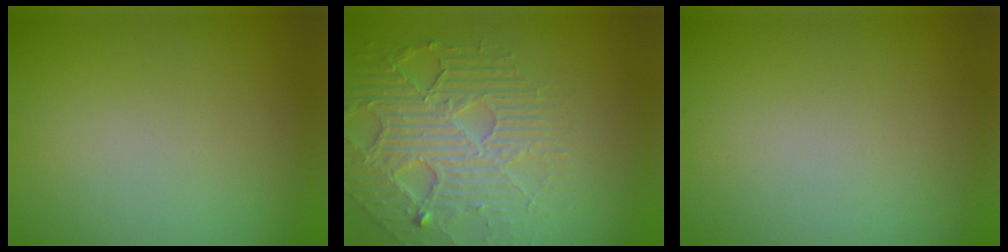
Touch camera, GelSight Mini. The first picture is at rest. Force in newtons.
{"total": 6.7, "press": 4.9, "slide": 4.5}
{"total": 0.0}